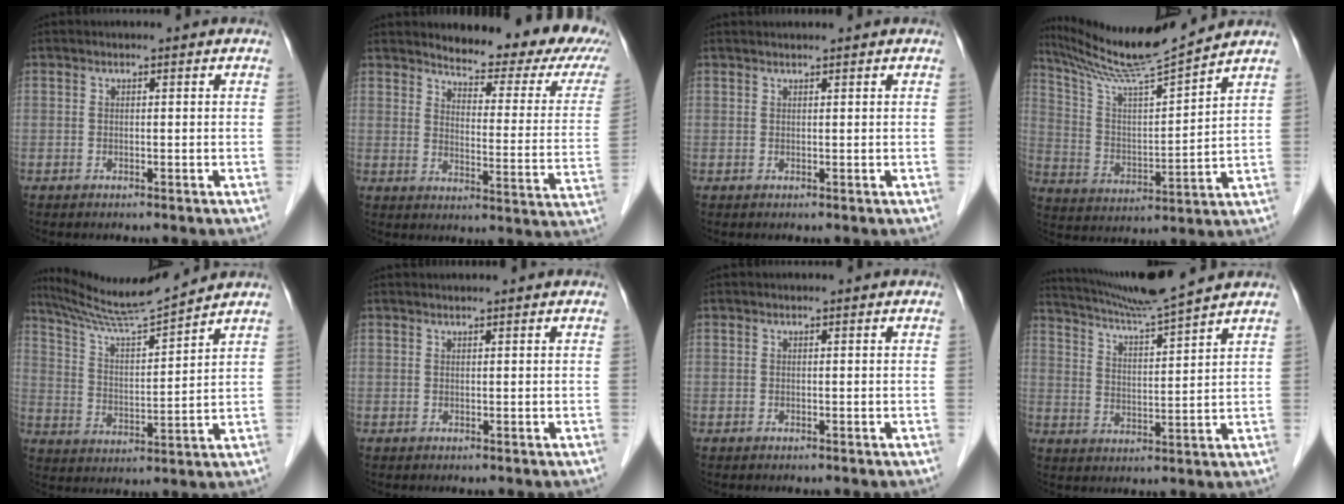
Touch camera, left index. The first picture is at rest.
{"total": 16.8, "force": [14.5, 3.3, 7.9], "torque": [-0.090, -0.052, 0.162]}
{"total": 1.7, "force": [1.6, -0.1, 0.5], "torque": [-0.005, 0.017, 0.031]}
{"total": 14.7, "force": [13.5, -1.4, 5.6], "torque": [-0.112, 0.000, 0.241]}
{"total": 11.4, "force": [10.9, -1.4, 3.3], "torque": [-0.068, 0.000, 0.197]}
{"total": 1.3, "force": [1.2, -0.1, 0.4], "torque": [-0.006, 0.014, 0.026]}
{"total": 0.0}
{"total": 11.4, "force": [10.4, -2.0, 4.1], "torque": [-0.083, 0.007, 0.178]}